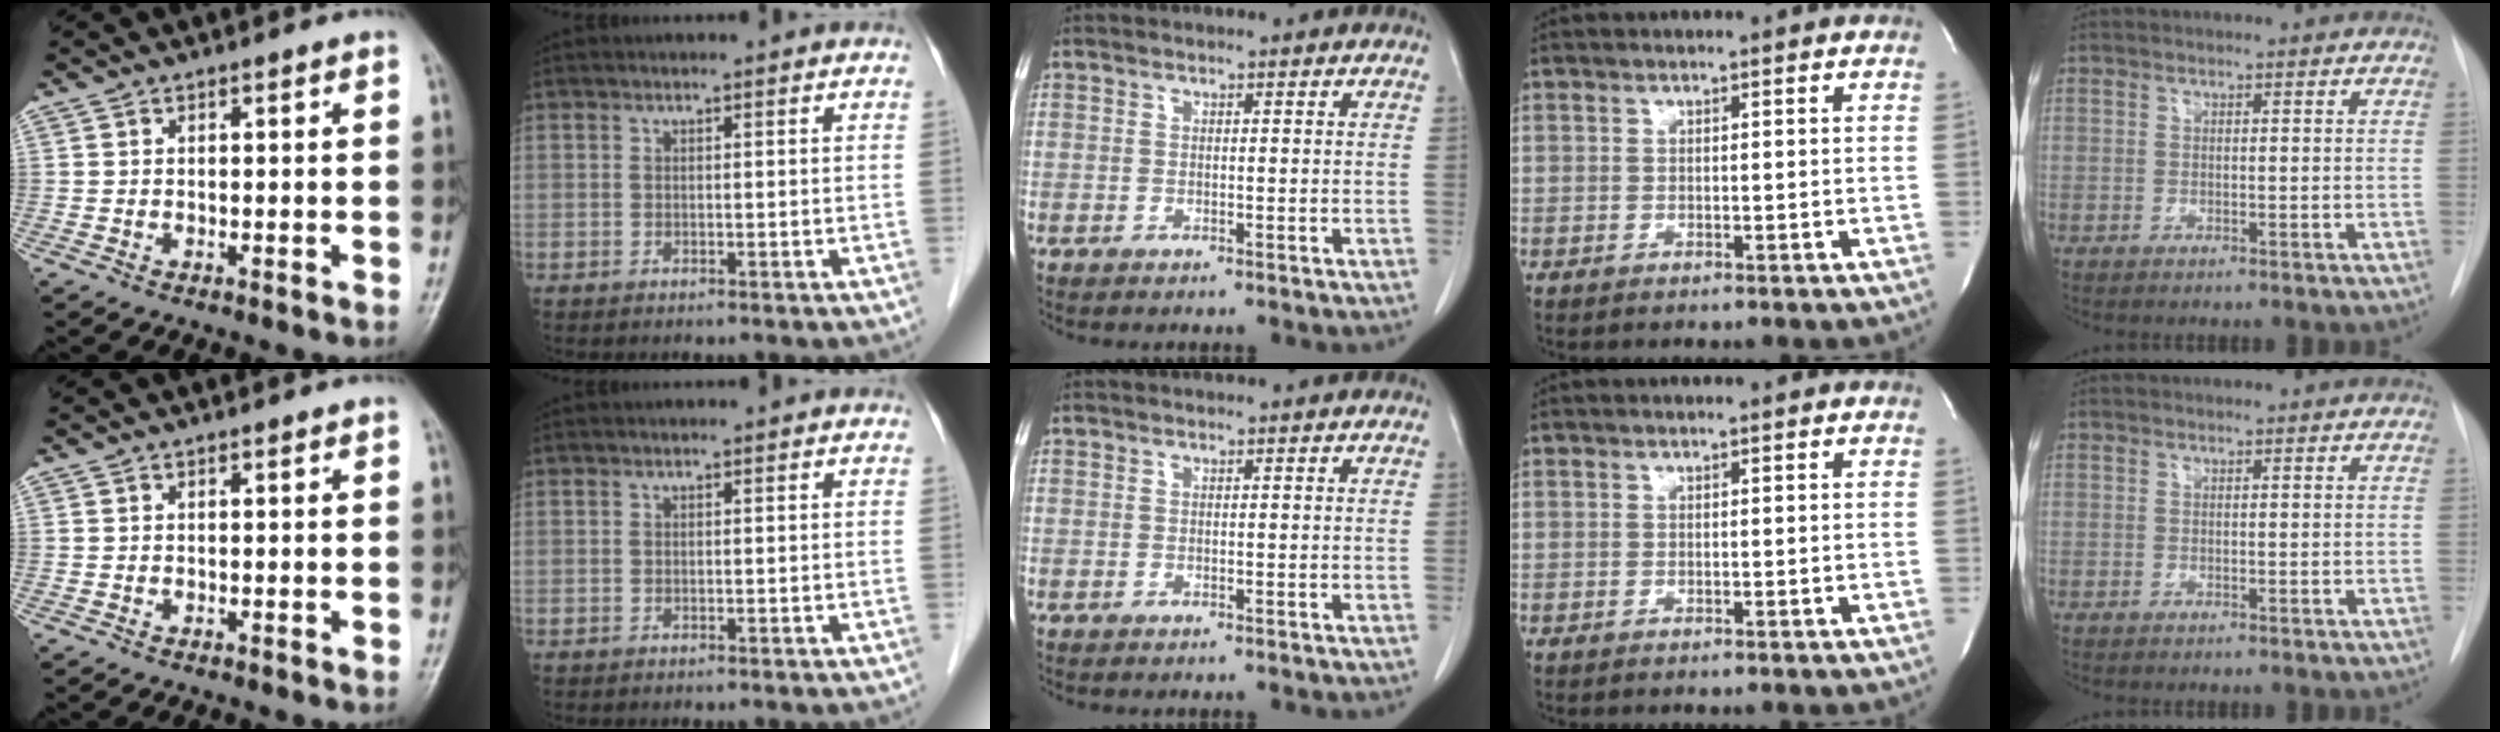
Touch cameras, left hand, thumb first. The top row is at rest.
{}